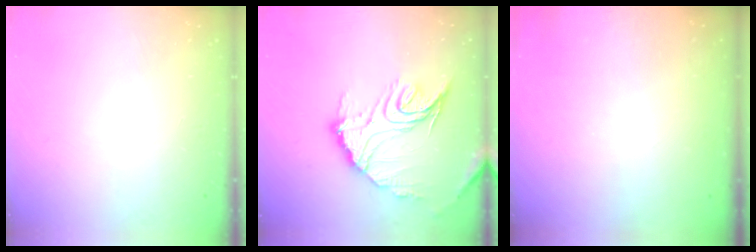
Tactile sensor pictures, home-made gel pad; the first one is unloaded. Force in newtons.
{"total": 18.2, "press": 18.1, "slide": 1.8}
{"total": 3.0, "press": 3.0, "slide": 0.1}